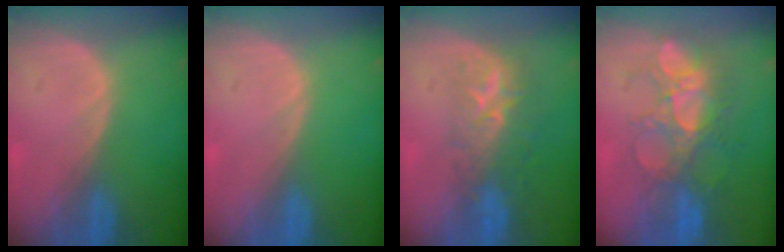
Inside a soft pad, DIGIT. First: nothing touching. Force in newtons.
{"total": 0.0}
{"total": 8.8, "press": 7.2, "slide": 4.9}
{"total": 8.8, "press": 8.5, "slide": 2.3}